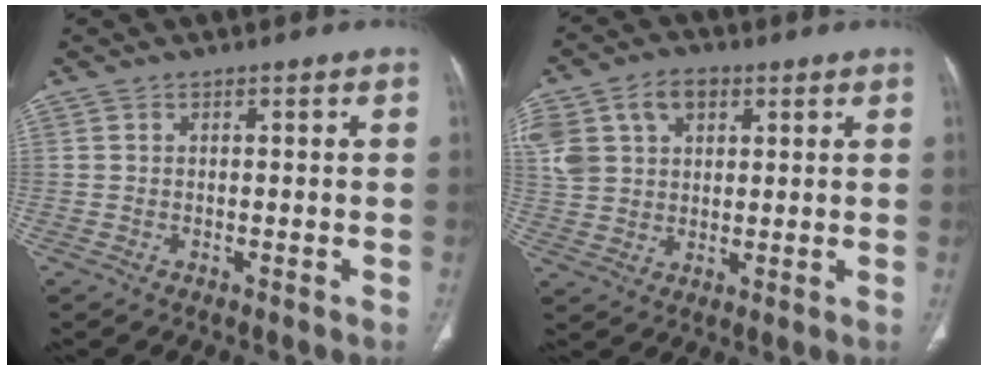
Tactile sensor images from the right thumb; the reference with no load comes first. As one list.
[{"total": 14.2, "force": [5.4, 10.3, 8.1], "torque": [-0.165, 0.012, 0.103]}]